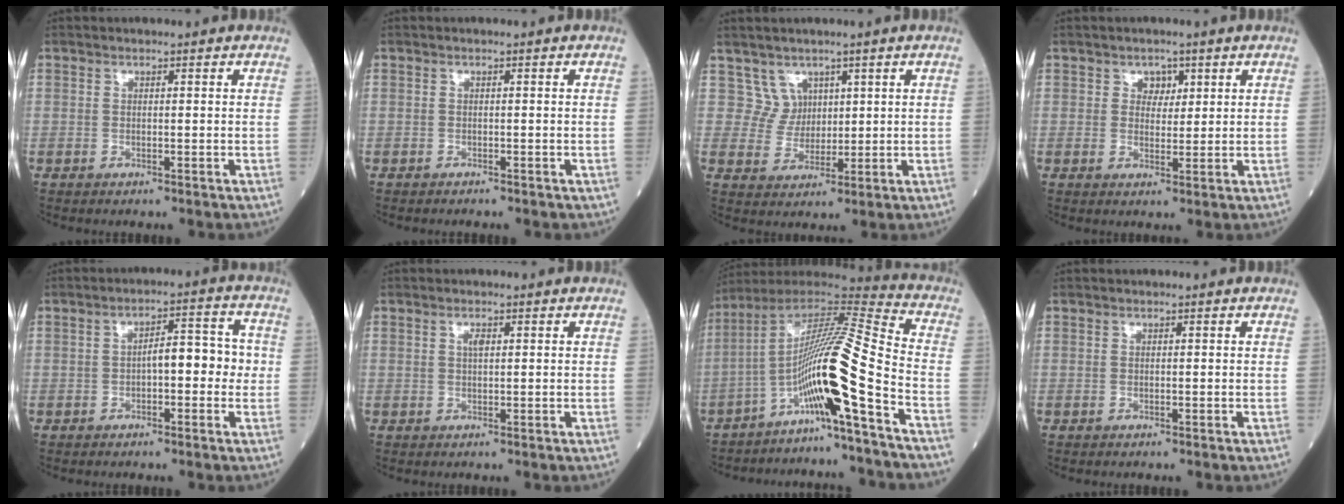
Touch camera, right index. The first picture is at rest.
{"total": 1.7, "force": [-1.5, 0.6, 0.6], "torque": [-0.017, -0.003, -0.014]}
{"total": 3.9, "force": [2.1, 3.2, -0.4], "torque": [0.013, 0.002, 0.040]}
{"total": 2.5, "force": [1.2, 1.8, 1.2], "torque": [-0.010, 0.002, 0.016]}
{"total": 6.0, "force": [-0.5, 2.3, 5.5], "torque": [-0.074, 0.030, -0.009]}
{"total": 1.1, "force": [0.4, 0.4, 1.0], "torque": [-0.019, 0.001, 0.006]}
{"total": 15.0, "force": [-6.7, -1.7, 13.3], "torque": [-0.242, 0.008, -0.127]}
{"total": 0.0}